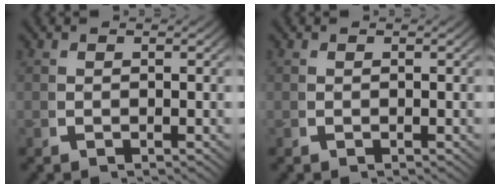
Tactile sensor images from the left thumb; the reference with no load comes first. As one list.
[{"total": 0.0}]